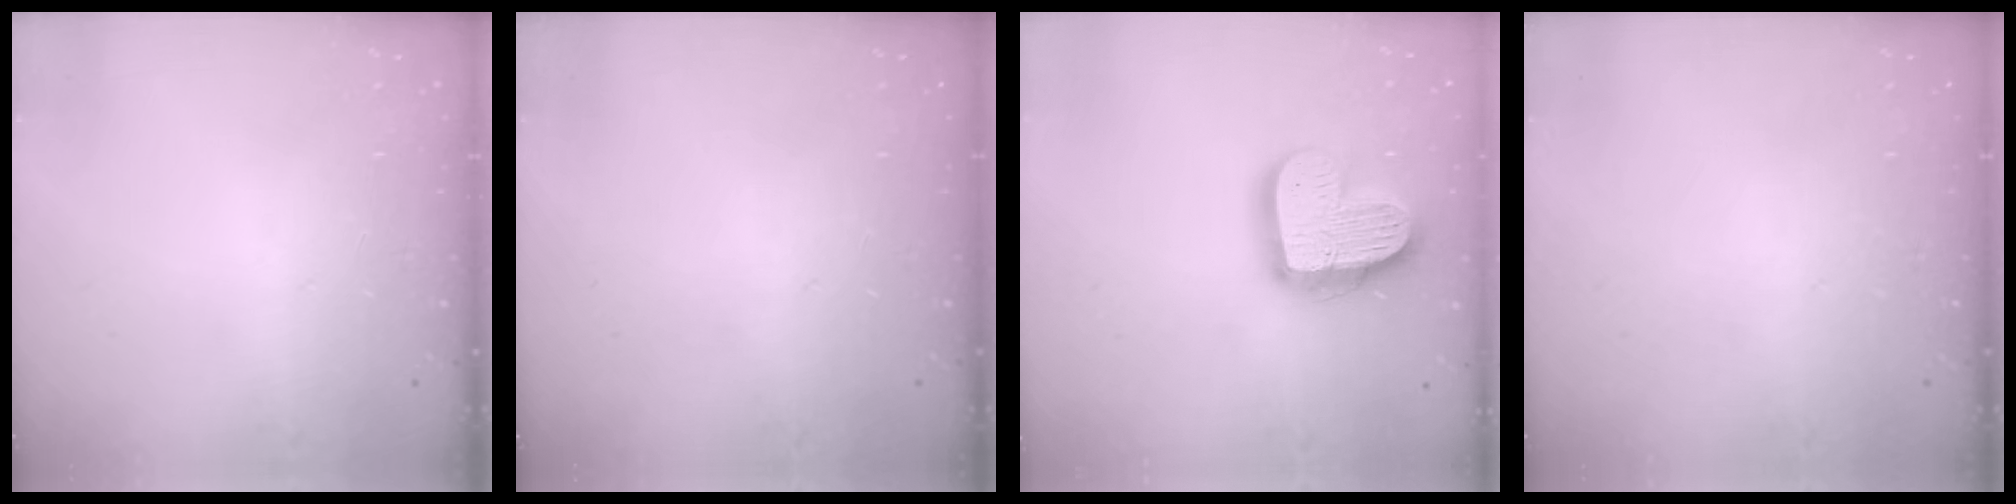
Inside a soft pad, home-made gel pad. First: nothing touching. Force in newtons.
{"total": 0.0}
{"total": 18.7, "press": 18.7, "slide": 1.5}
{"total": 0.0}